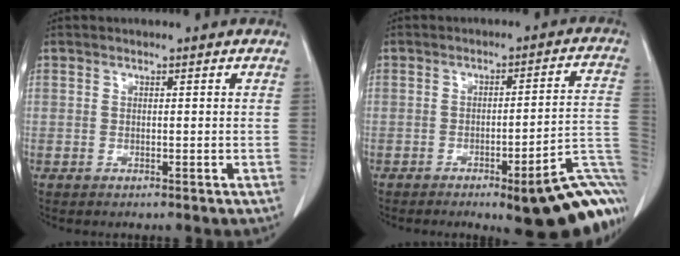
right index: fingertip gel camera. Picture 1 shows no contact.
{"total": 17.0, "force": [-10.2, 2.3, 13.4], "torque": [-0.056, 0.026, -0.125]}